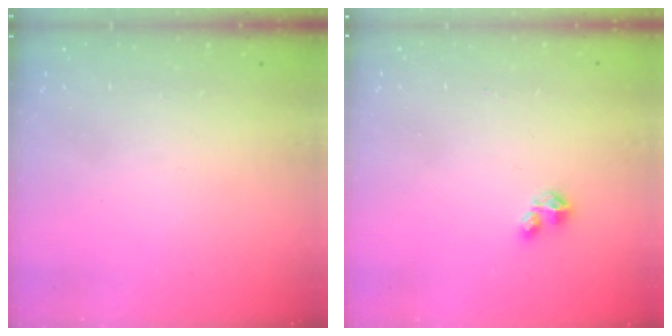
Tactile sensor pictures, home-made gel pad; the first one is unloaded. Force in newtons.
{"total": 2.1, "press": 2.1, "slide": 0.2}